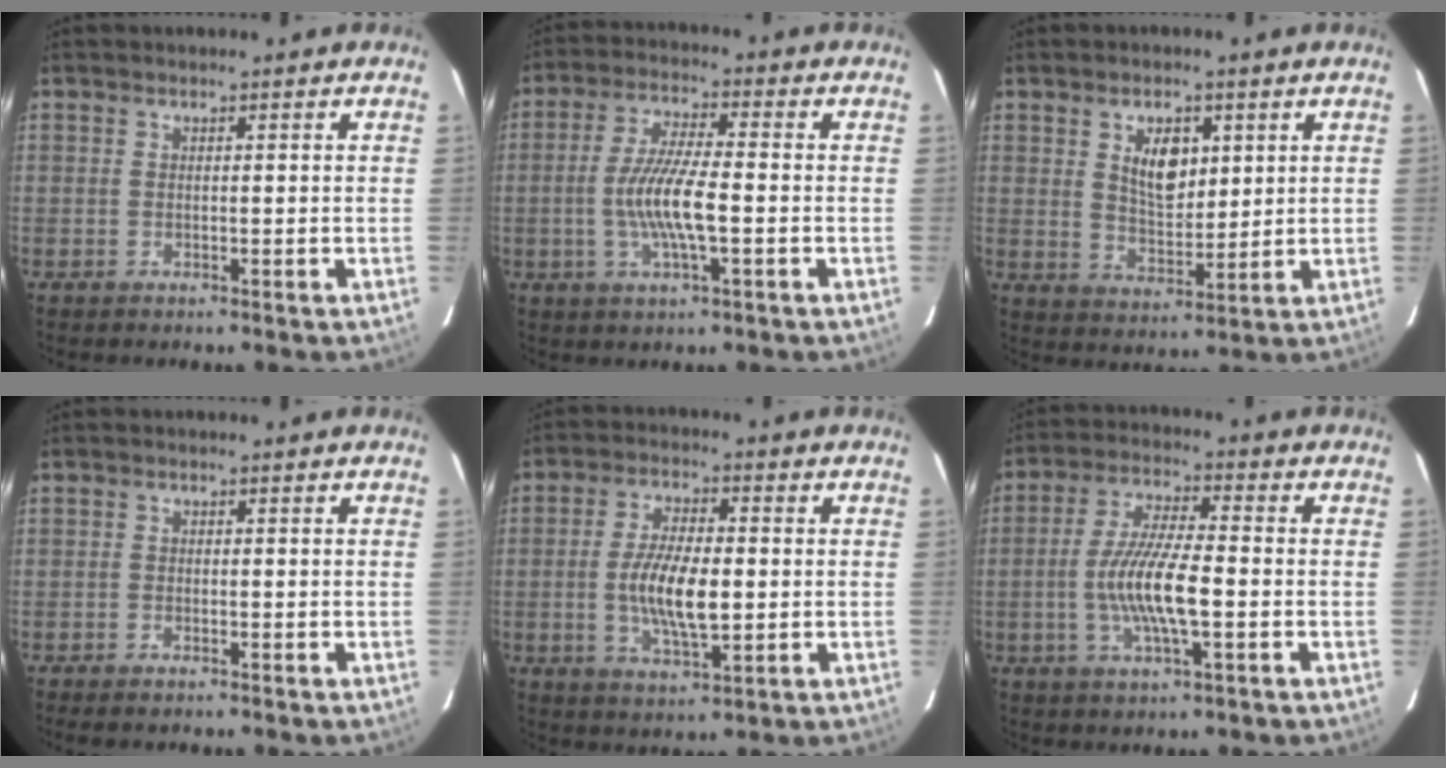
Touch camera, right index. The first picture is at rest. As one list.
[{"total": 9.4, "force": [-1.9, 1.6, 9.1], "torque": [-0.178, -0.002, -0.038]}, {"total": 7.4, "force": [2.7, 4.1, 5.6], "torque": [-0.091, 0.003, 0.054]}, {"total": 1.4, "force": [-1.2, 0.4, 0.6], "torque": [-0.019, -0.003, -0.026]}, {"total": 10.0, "force": [-1.0, 3.7, 9.3], "torque": [-0.179, -0.002, -0.017]}, {"total": 10.7, "force": [-2.3, 2.1, 10.2], "torque": [-0.201, -0.001, -0.045]}]